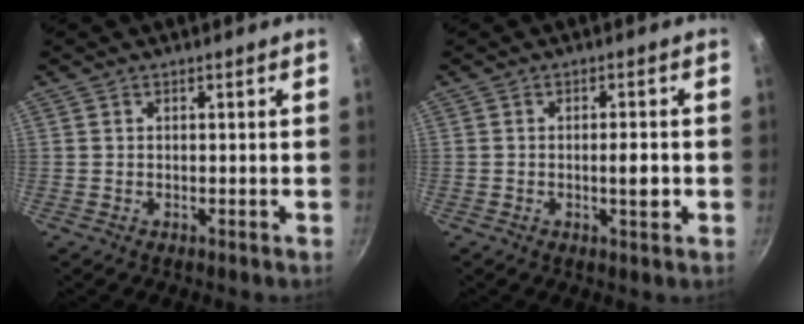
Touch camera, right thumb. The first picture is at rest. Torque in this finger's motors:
{"motor_torque": [1.75, 1.40, 1.24, -1.21, 0.16]}